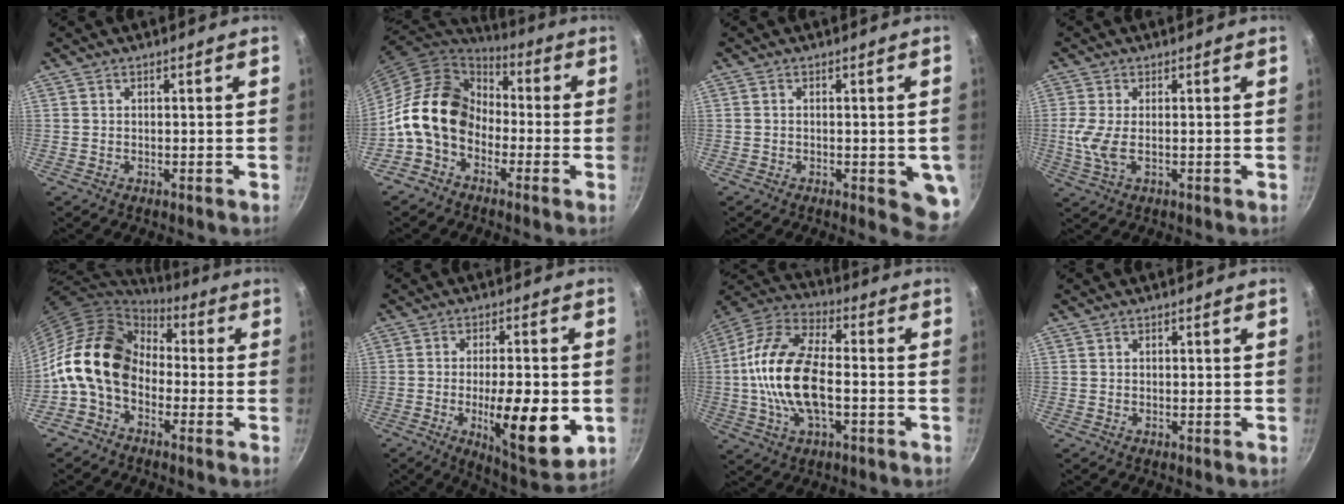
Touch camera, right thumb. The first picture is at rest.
{"total": 14.9, "force": [-3.2, 11.3, 9.2], "torque": [-0.130, 0.052, -0.086]}
{"total": 6.8, "force": [-1.5, 2.7, 6.1], "torque": [-0.047, 0.002, -0.016]}
{"total": 4.7, "force": [-0.1, 2.0, 4.3], "torque": [-0.103, -0.004, -0.004]}
{"total": 15.5, "force": [-1.7, 11.4, 10.4], "torque": [-0.162, 0.041, -0.055]}
{"total": 15.7, "force": [-3.4, 5.0, 14.5], "torque": [-0.204, -0.004, -0.046]}
{"total": 18.2, "force": [-2.0, 9.3, 15.6], "torque": [-0.291, 0.037, -0.054]}
{"total": 0.0}